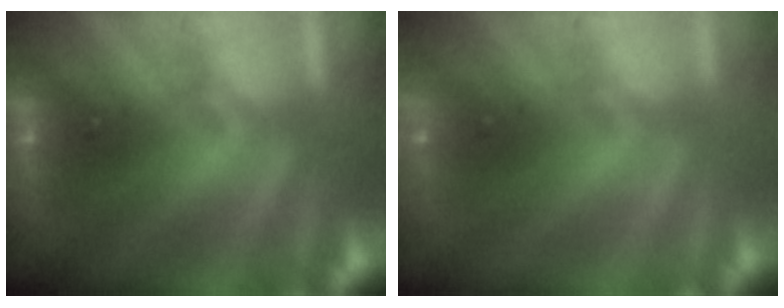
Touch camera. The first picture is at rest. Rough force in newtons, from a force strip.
{"total": 2.3}